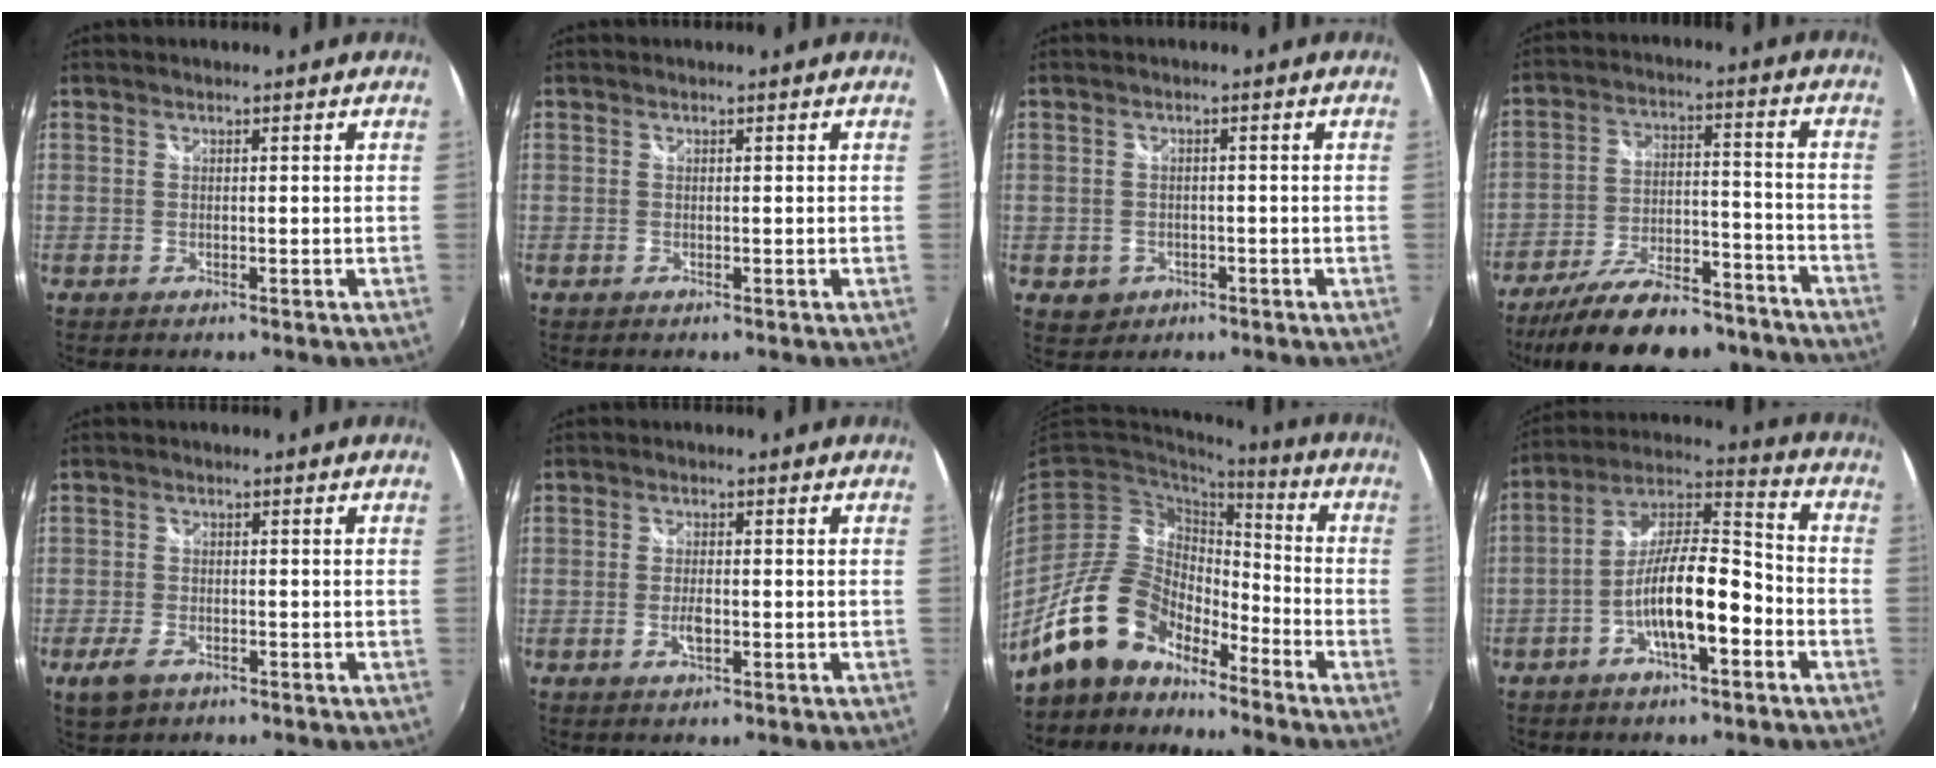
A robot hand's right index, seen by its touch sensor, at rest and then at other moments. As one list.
[{"total": 0.0}, {"total": 4.0, "force": [-1.4, 3.6, 1.2], "torque": [-0.033, -0.002, -0.014]}, {"total": 22.7, "force": [-18.9, 7.5, 10.3], "torque": [-0.191, 0.001, -0.263]}, {"total": 4.8, "force": [-2.8, 2.6, 2.9], "torque": [-0.074, -0.011, -0.050]}, {"total": 2.8, "force": [-0.8, 1.1, 2.5], "torque": [-0.048, -0.004, -0.015]}, {"total": 14.9, "force": [-11.6, 6.7, 6.4], "torque": [-0.128, 0.016, -0.217]}, {"total": 13.2, "force": [-5.2, 3.7, 11.6], "torque": [-0.216, 0.016, -0.091]}]